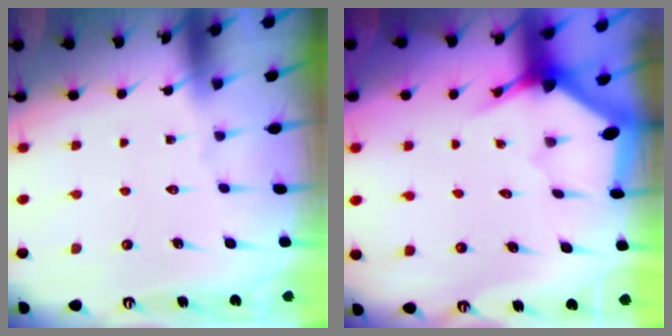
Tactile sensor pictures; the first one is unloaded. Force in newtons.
{"total": 3.0, "press": 3.0, "slide": 0.2}